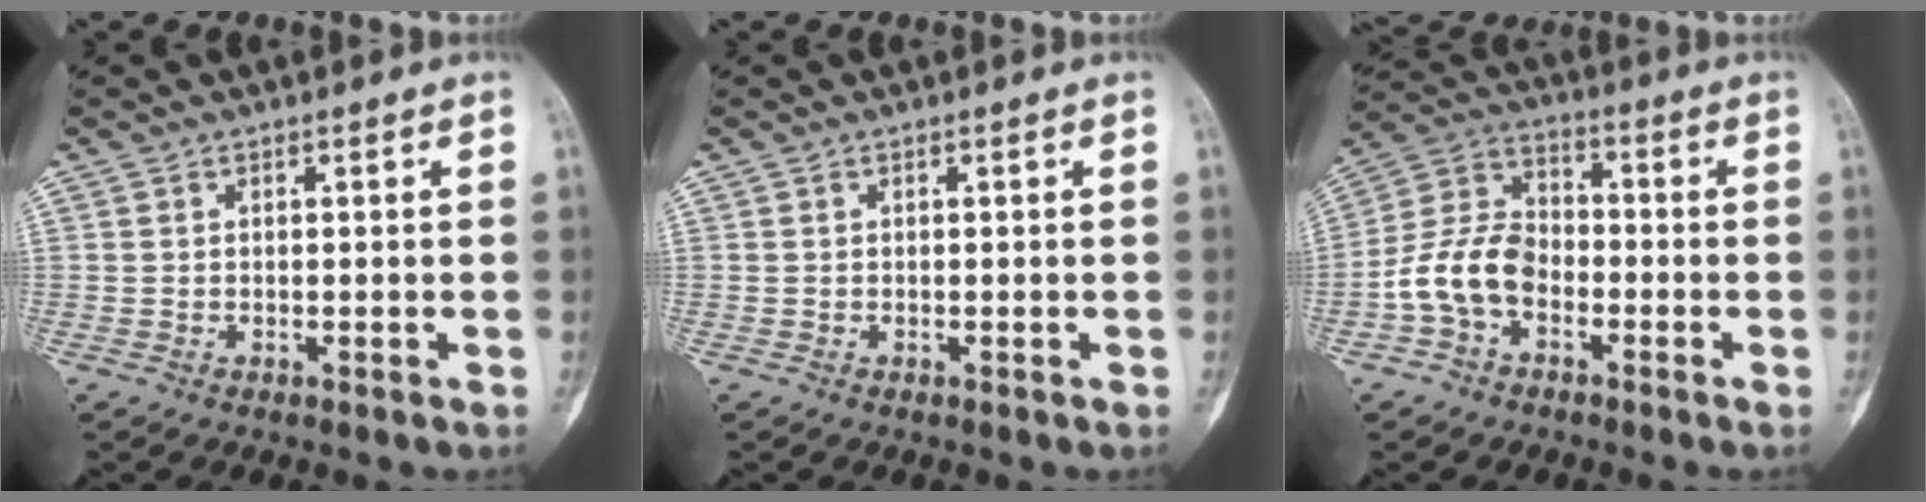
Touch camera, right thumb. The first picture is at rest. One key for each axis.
{"total": 0.0}
{"total": 10.5, "fx": -3.7, "fy": 7.2, "fz": 6.7, "tx": -0.125, "ty": 0.039, "tz": -0.081}